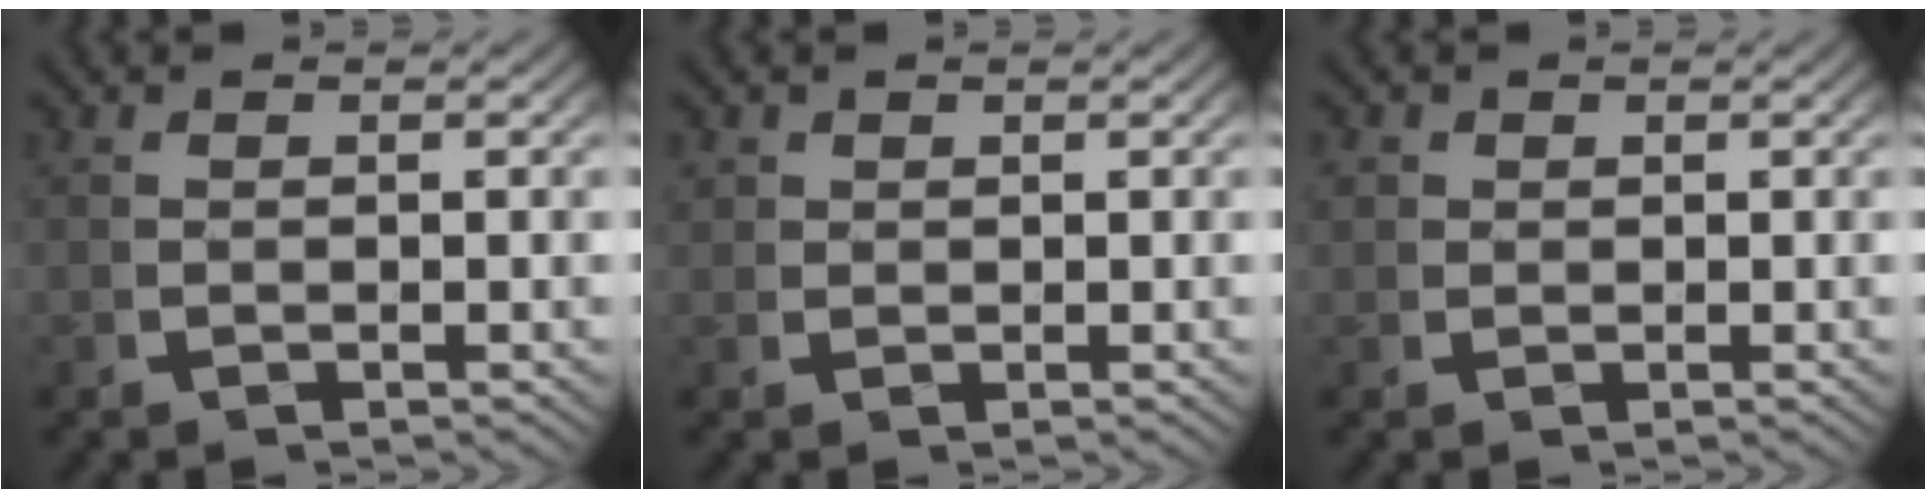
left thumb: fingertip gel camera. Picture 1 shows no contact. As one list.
[{"total": 1.1, "force": [0.8, 0.7, -0.1], "torque": [-0.001, -0.007, 0.022]}, {"total": 1.4, "force": [0.6, 1.2, 0.0], "torque": [-0.007, -0.011, 0.016]}]